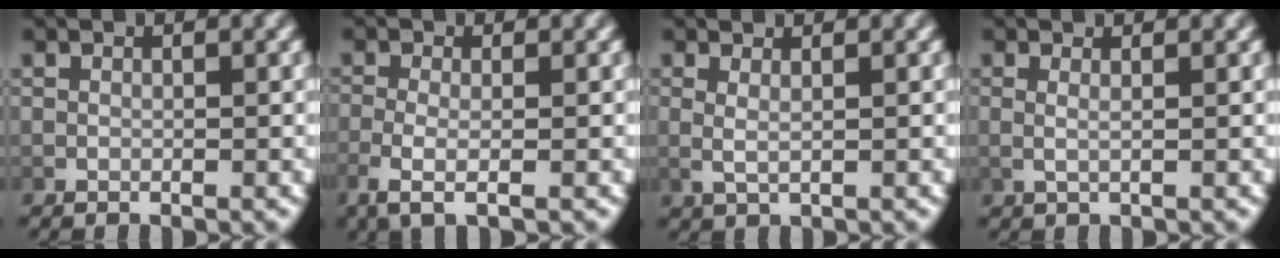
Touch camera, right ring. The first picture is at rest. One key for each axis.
{"total": 3.1, "fx": -1.1, "fy": 0.9, "fz": 2.7, "tx": -0.072, "ty": -0.016, "tz": -0.014}
{"total": 1.8, "fx": 0.6, "fy": 0.7, "fz": 1.6, "tx": -0.032, "ty": -0.008, "tz": 0.019}
{"total": 1.4, "fx": 0.5, "fy": 0.2, "fz": 1.3, "tx": -0.031, "ty": -0.006, "tz": 0.013}